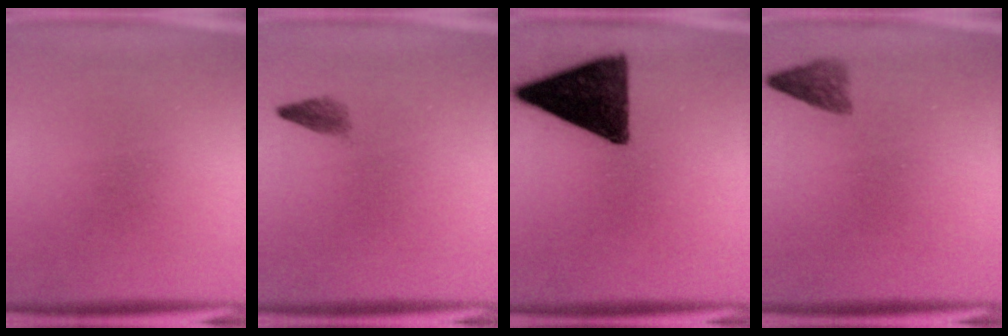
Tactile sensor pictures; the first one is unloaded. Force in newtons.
{"total": 1.4}
{"total": 14.0}
{"total": 2.3}